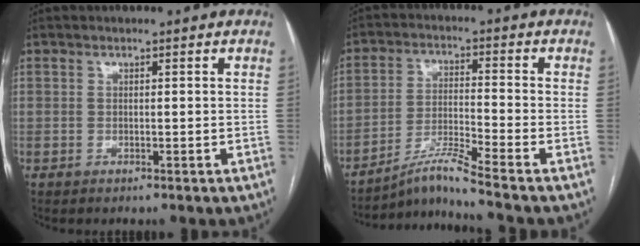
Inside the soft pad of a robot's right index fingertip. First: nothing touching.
{"total": 7.4, "force": [-6.3, -2.6, 2.9], "torque": [-0.063, -0.020, -0.116]}